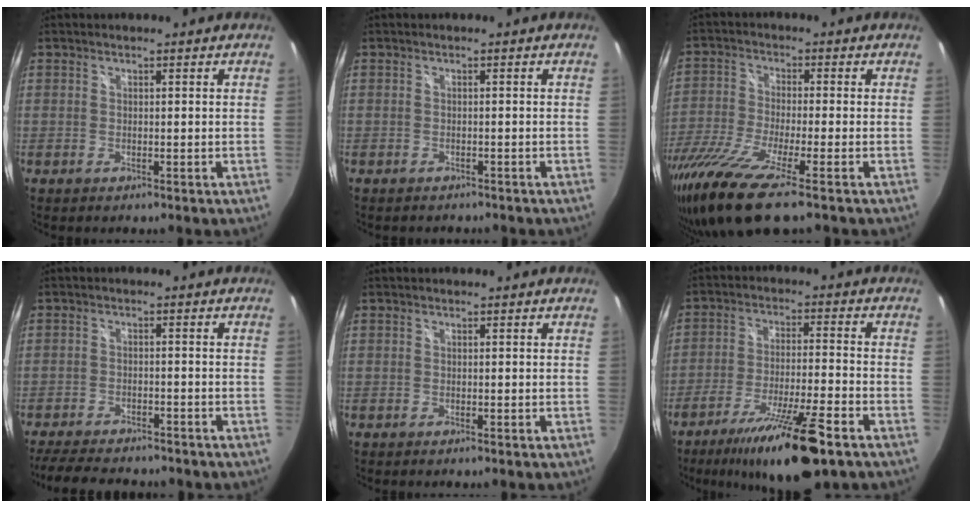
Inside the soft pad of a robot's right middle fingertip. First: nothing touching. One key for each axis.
{"total": 1.8, "fx": -1.6, "fy": 0.7, "fz": 0.4, "tx": -0.011, "ty": -0.008, "tz": -0.021}
{"total": 14.1, "fx": -9.9, "fy": 1.1, "fz": 10.0, "tx": -0.219, "ty": -0.055, "tz": -0.185}
{"total": 12.4, "fx": -10.6, "fy": 3.6, "fz": 5.4, "tx": -0.122, "ty": -0.022, "tz": -0.159}
{"total": 0.0}
{"total": 15.8, "fx": -11.1, "fy": 1.6, "fz": 11.1, "tx": -0.206, "ty": -0.031, "tz": -0.185}